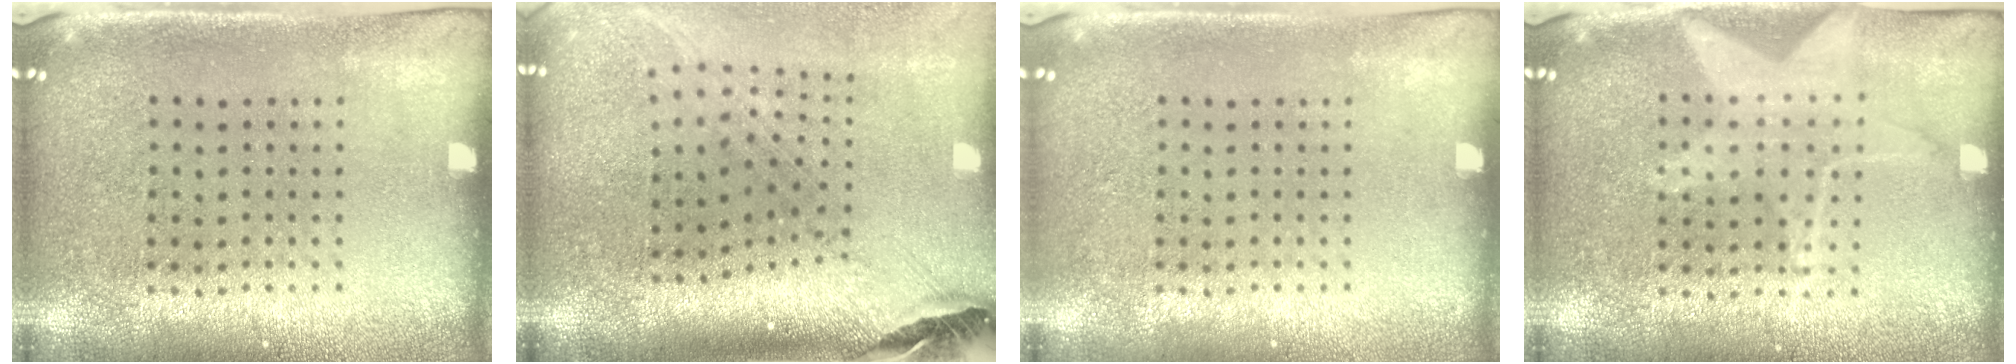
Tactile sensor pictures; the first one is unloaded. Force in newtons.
{"total": 2.2, "press": 1.8, "slide": 1.4}
{"total": 0.0}
{"total": 1.4, "press": 1.4, "slide": 0.4}